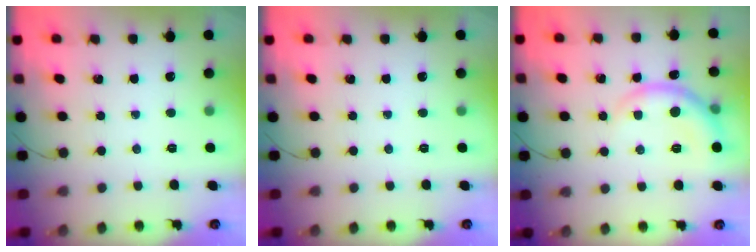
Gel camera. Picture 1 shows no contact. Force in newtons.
{"total": 0.0}
{"total": 8.0, "press": 7.9, "slide": 0.8}